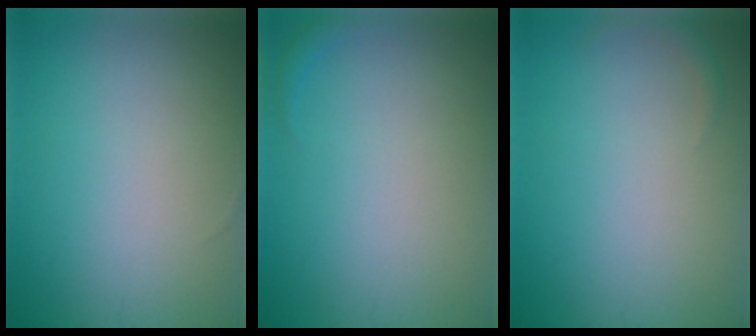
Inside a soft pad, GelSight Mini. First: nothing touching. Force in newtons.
{"total": 0.7, "press": 0.7, "slide": 0.1}
{"total": 0.9, "press": 0.9, "slide": 0.1}